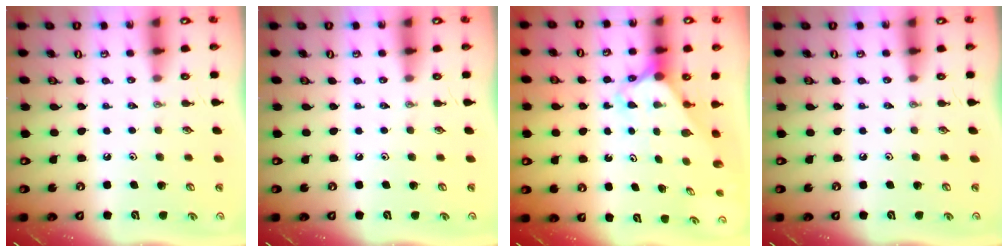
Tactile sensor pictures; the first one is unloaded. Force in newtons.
{"total": 0.0}
{"total": 2.5, "press": 2.5, "slide": 0.2}
{"total": 0.0}